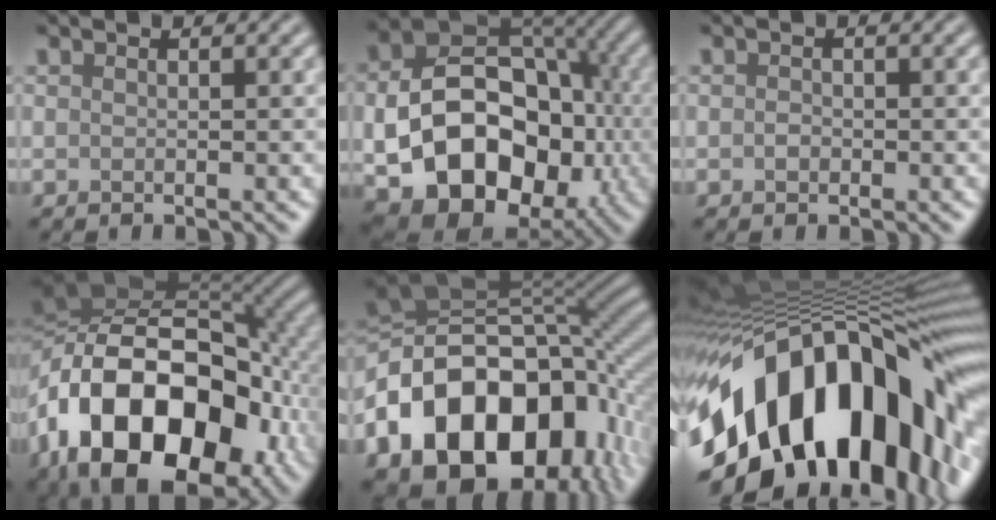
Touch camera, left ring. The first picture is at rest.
{"total": 15.2, "force": [-3.4, 10.9, 10.1], "torque": [-0.161, -0.035, -0.043]}
{"total": 0.7, "force": [-0.2, 0.6, 0.4], "torque": [-0.007, -0.003, -0.005]}
{"total": 19.0, "force": [-6.1, 12.4, 12.9], "torque": [-0.229, 0.003, -0.103]}
{"total": 18.4, "force": [-6.2, 13.0, 11.4], "torque": [-0.201, -0.004, -0.101]}
{"total": 20.0, "force": [-6.2, 10.6, 15.7], "torque": [-0.250, -0.011, -0.105]}